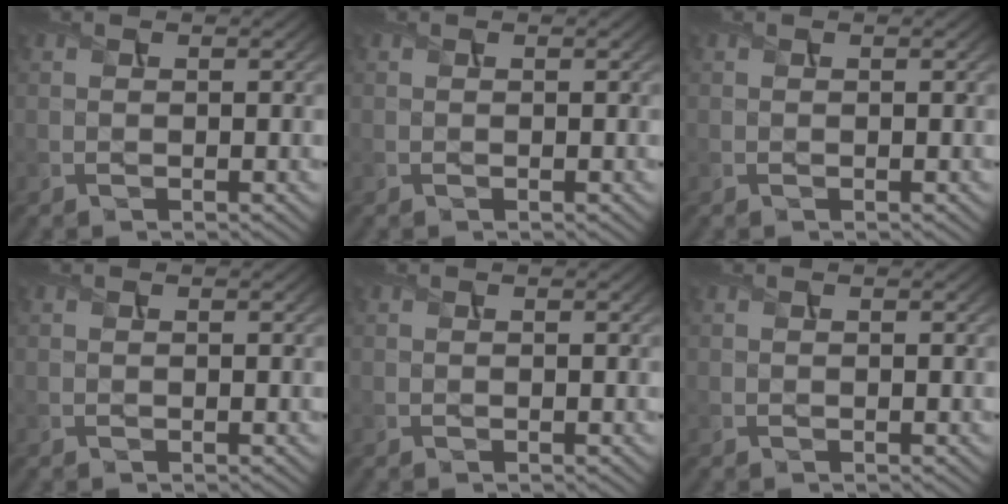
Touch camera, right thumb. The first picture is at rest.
{"total": 0.0}
{"total": 0.0}
{"total": 0.0}
{"total": 0.0}
{"total": 0.0}